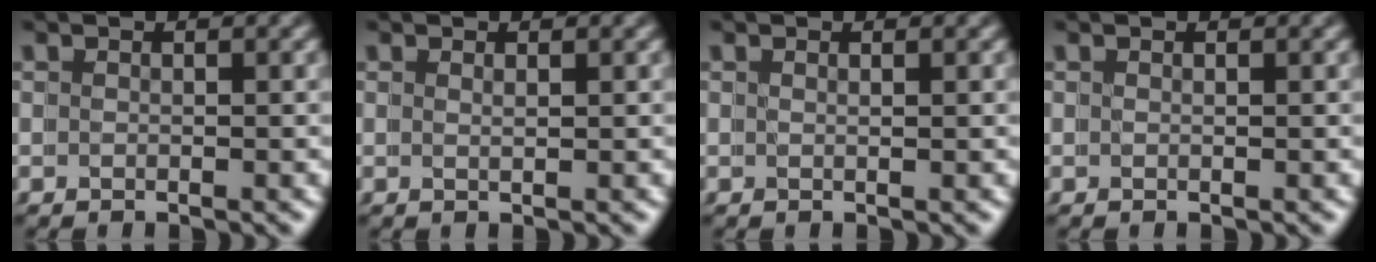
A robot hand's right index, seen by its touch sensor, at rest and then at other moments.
{"total": 1.6, "force": [-0.1, -1.6, -0.4], "torque": [0.006, -0.011, 0.010]}
{"total": 1.8, "force": [-0.1, -1.6, -1.0], "torque": [0.009, -0.006, 0.006]}
{"total": 1.1, "force": [0.2, -0.6, -0.9], "torque": [0.009, -0.001, 0.005]}